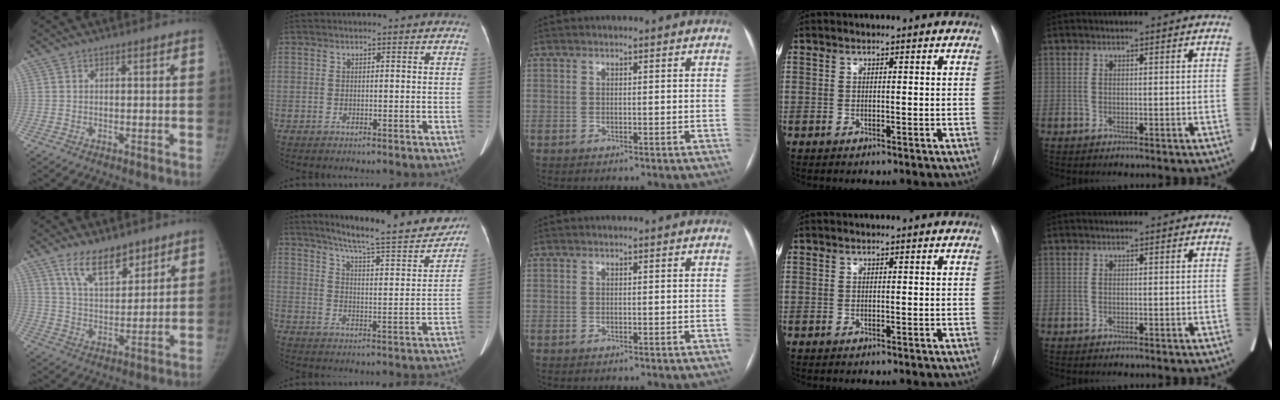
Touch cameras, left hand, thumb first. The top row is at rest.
{"thumb": {"total": 10.7, "force": [7.4, 5.0, 6.0], "torque": [-0.073, -0.049, 0.136]}, "index": {"total": 18.3, "force": [16.3, 1.2, 8.2], "torque": [-0.123, -0.029, 0.221]}}